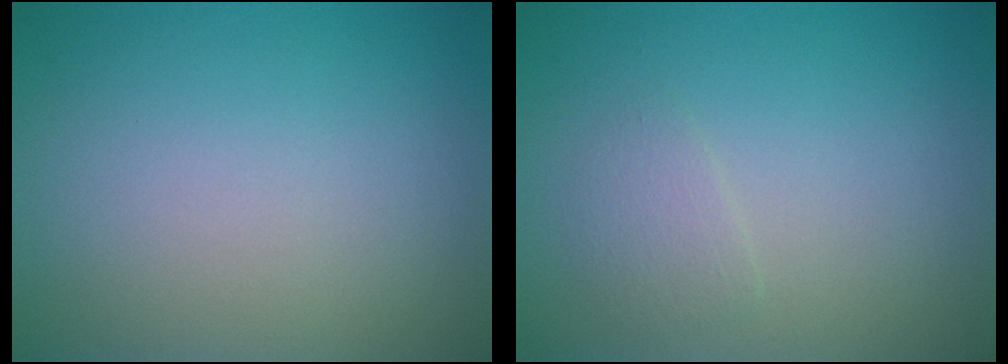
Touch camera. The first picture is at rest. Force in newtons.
{"total": 1.3, "press": 1.2, "slide": 0.0}